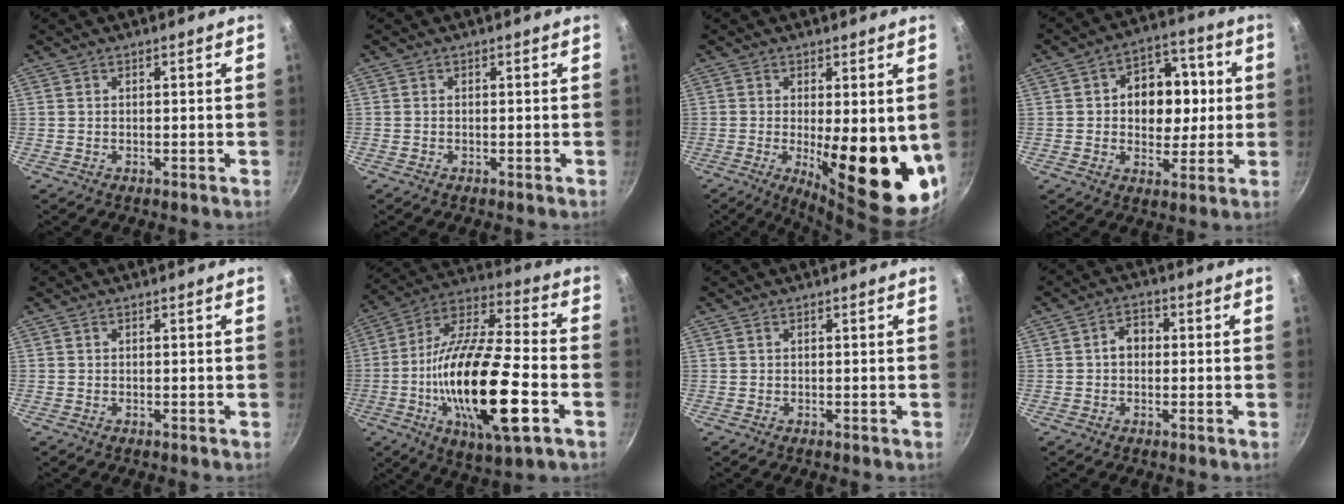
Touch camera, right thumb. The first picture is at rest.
{"total": 0.0}
{"total": 17.4, "force": [-1.5, 5.7, 16.4], "torque": [-0.197, -0.033, -0.009]}
{"total": 13.2, "force": [1.2, 10.0, 8.5], "torque": [-0.071, 0.009, 0.008]}
{"total": 0.0}
{"total": 26.2, "force": [-6.6, 8.6, 23.8], "torque": [-0.427, 0.016, -0.124]}
{"total": 0.0}
{"total": 4.0, "force": [0.1, 3.1, 2.5], "torque": [-0.017, 0.012, -0.004]}